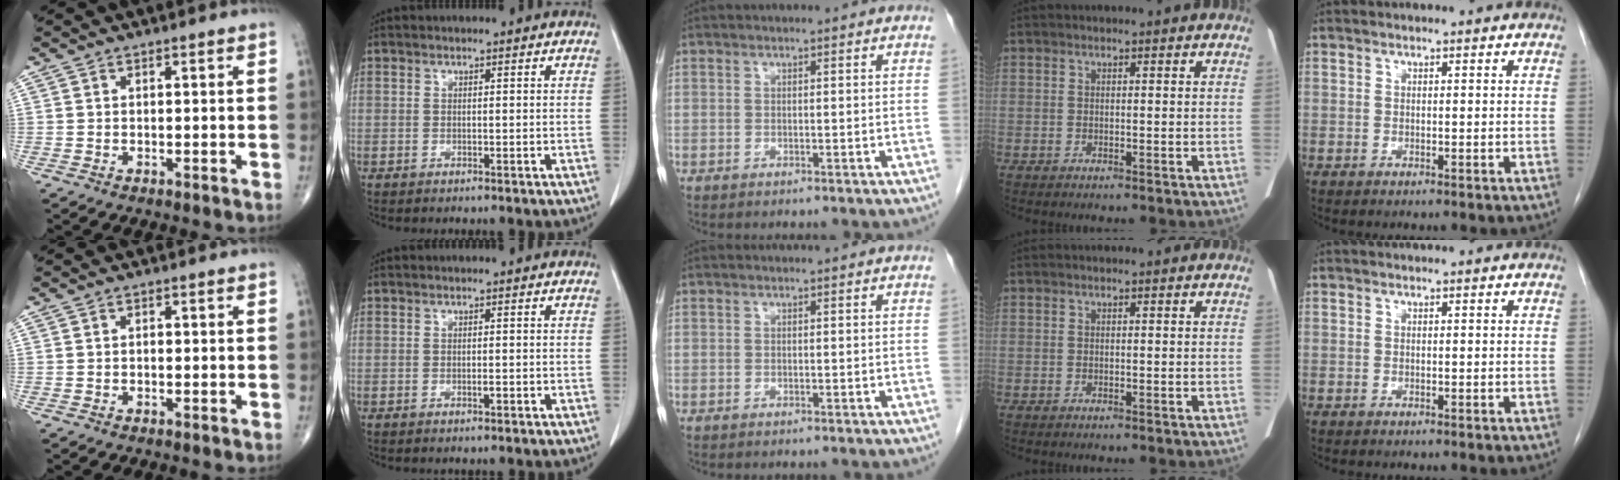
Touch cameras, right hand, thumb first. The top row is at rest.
{"thumb": {"total": 0.6, "force": [-0.1, 0.4, 0.4], "torque": [-0.006, 0.001, -0.005]}, "index": {"total": 0.8, "force": [-0.3, 0.1, 0.7], "torque": [-0.015, 0.000, -0.004]}}